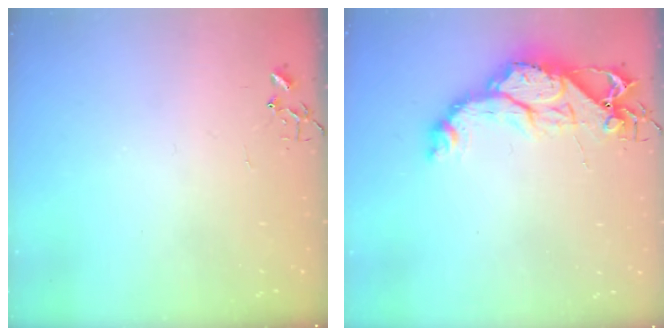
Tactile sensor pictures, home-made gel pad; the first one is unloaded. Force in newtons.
{"total": 14.0, "press": 13.9, "slide": 1.3}